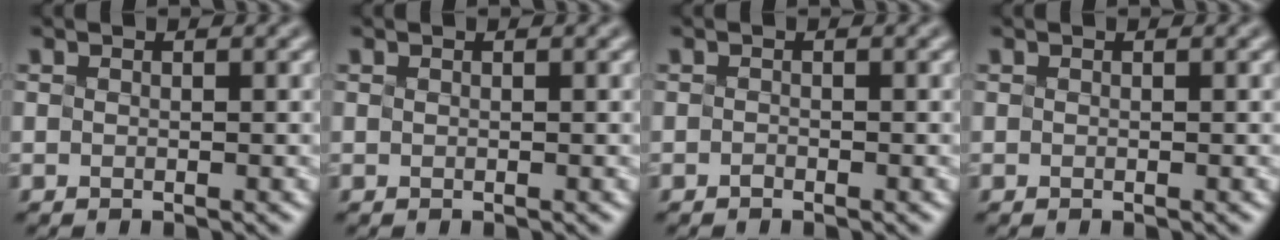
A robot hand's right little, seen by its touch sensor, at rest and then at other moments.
{"total": 0.0}
{"total": 1.0, "force": [-0.7, -0.4, -0.5], "torque": [0.007, 0.000, -0.001]}
{"total": 0.0}